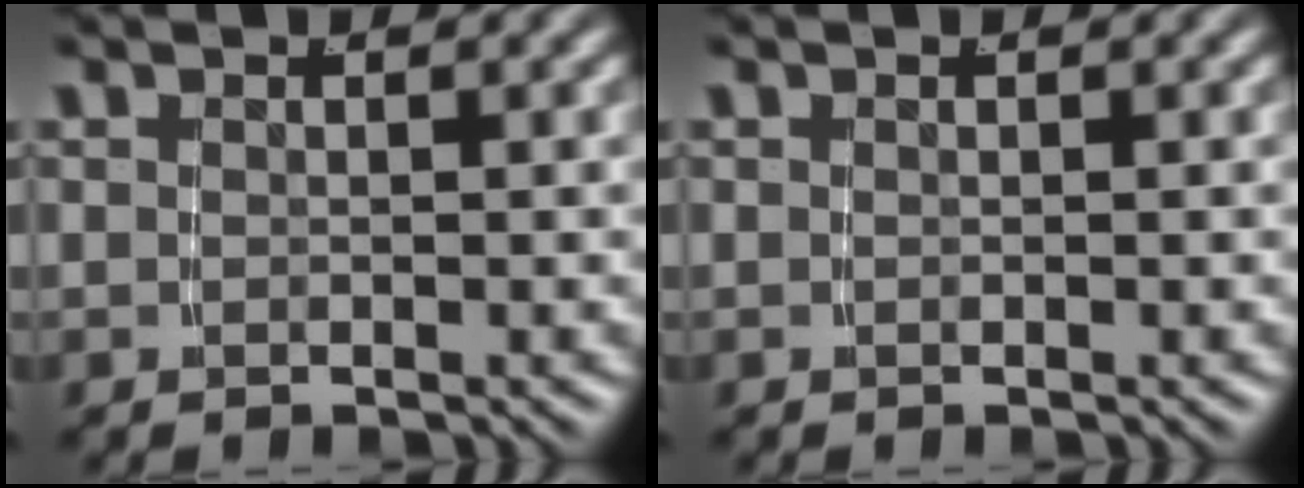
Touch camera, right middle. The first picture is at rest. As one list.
[{"total": 0.0}]